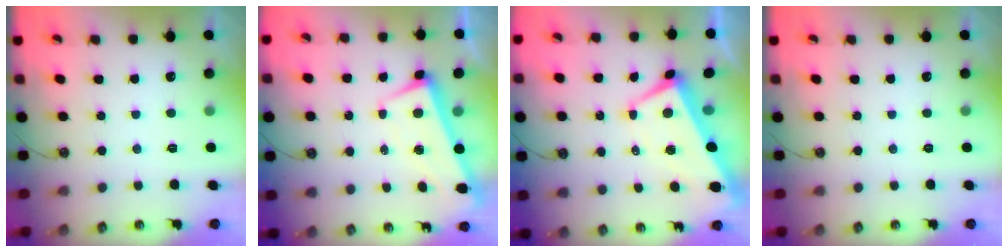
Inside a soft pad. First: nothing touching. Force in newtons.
{"total": 1.5, "press": 0.4, "slide": 1.5}
{"total": 2.2, "press": 1.9, "slide": 1.1}
{"total": 0.0}